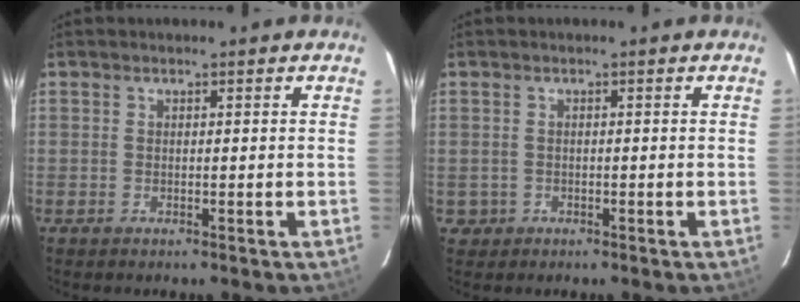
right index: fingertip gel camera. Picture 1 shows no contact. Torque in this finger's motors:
{"motor_torque": [-0.43, 0.07, -1.05, -0.21]}